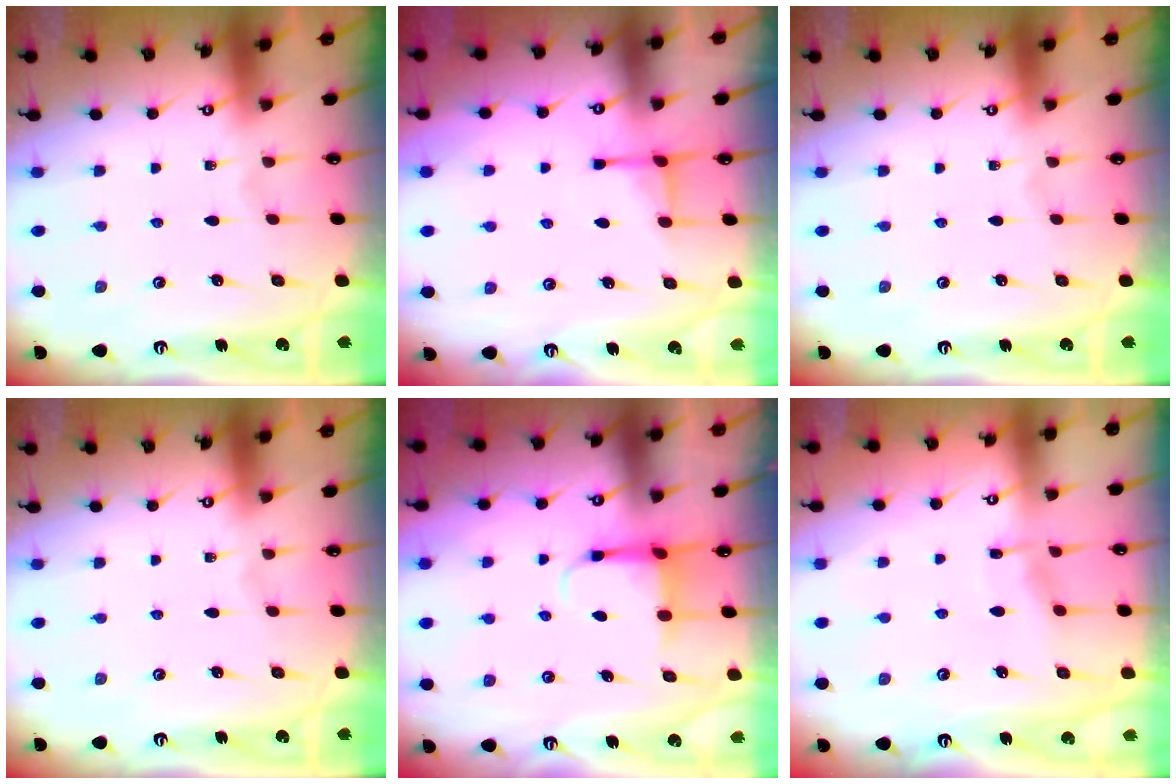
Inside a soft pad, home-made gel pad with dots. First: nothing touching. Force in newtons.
{"total": 2.6, "press": 2.5, "slide": 0.8}
{"total": 0.0}
{"total": 0.0}
{"total": 5.0, "press": 4.9, "slide": 0.7}
{"total": 5.0, "press": 4.9, "slide": 0.3}